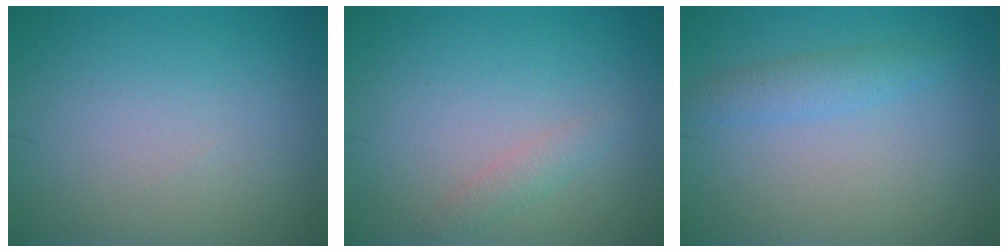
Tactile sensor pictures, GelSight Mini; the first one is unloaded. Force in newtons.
{"total": 1.3, "press": 1.3, "slide": 0.1}
{"total": 2.0, "press": 1.9, "slide": 0.2}